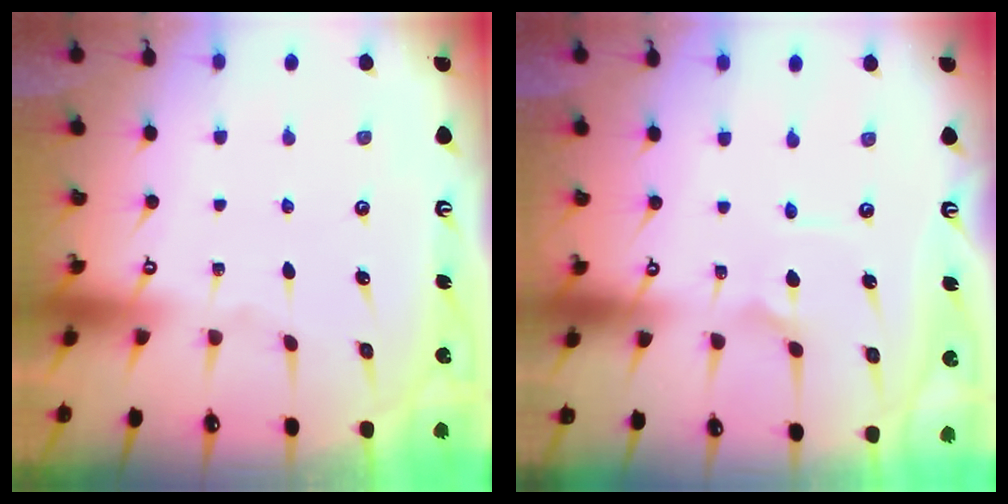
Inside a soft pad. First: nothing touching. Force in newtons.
{"total": 1.8, "press": 1.8, "slide": 0.1}